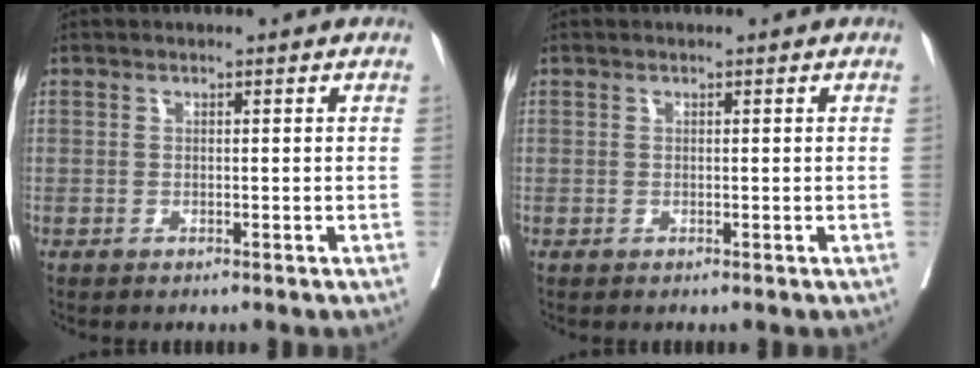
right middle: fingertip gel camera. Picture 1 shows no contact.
{"total": 0.0}